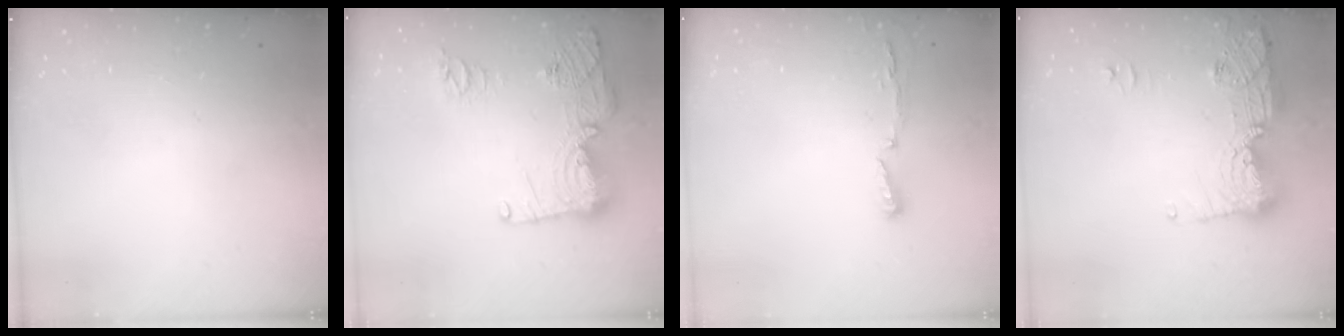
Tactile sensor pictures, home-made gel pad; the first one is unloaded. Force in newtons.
{"total": 16.2, "press": 16.2, "slide": 1.7}
{"total": 4.1, "press": 4.0, "slide": 1.1}
{"total": 14.5, "press": 14.3, "slide": 2.9}